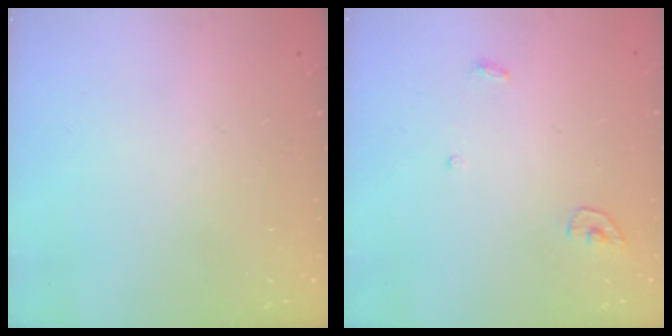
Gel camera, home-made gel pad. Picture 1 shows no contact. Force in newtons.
{"total": 3.4, "press": 3.4, "slide": 0.3}